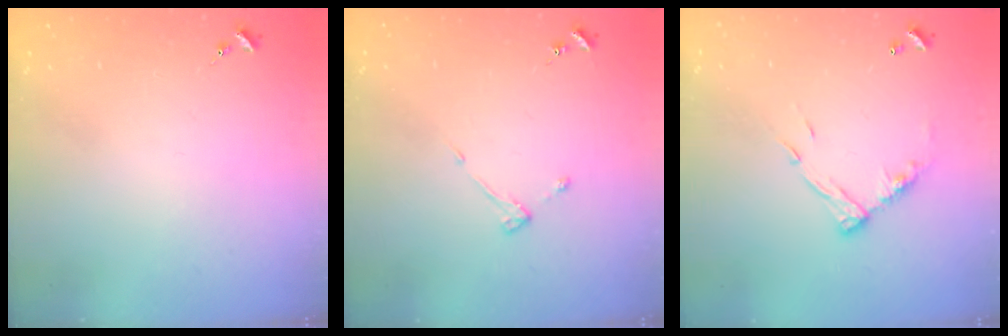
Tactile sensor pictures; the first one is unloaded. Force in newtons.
{"total": 2.9, "press": 2.9, "slide": 0.5}
{"total": 10.9, "press": 10.9, "slide": 0.8}